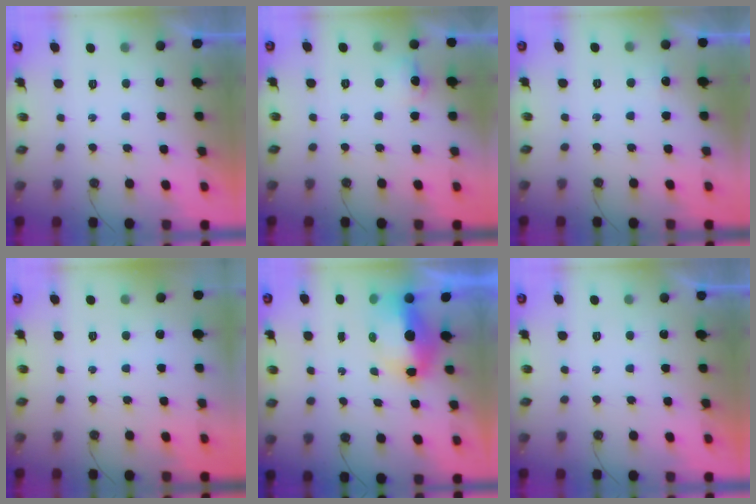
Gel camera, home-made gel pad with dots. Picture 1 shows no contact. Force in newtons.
{"total": 7.2, "press": 7.1, "slide": 1.0}
{"total": 12.3, "press": 3.1, "slide": 11.9}
{"total": 0.0}
{"total": 8.3, "press": 8.2, "slide": 1.0}
{"total": 0.0}